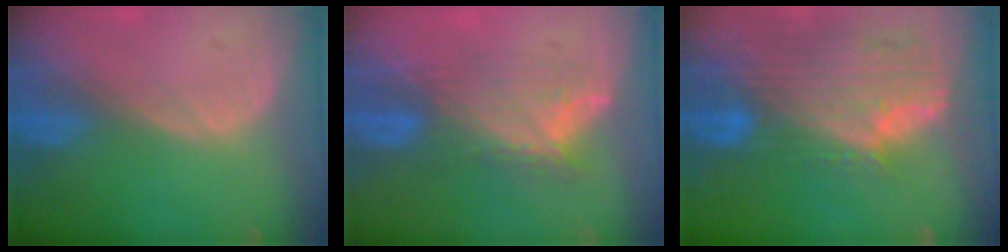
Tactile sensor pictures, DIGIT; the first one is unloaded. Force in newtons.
{"total": 7.0, "press": 6.5, "slide": 2.6}
{"total": 11.8, "press": 10.1, "slide": 6.1}